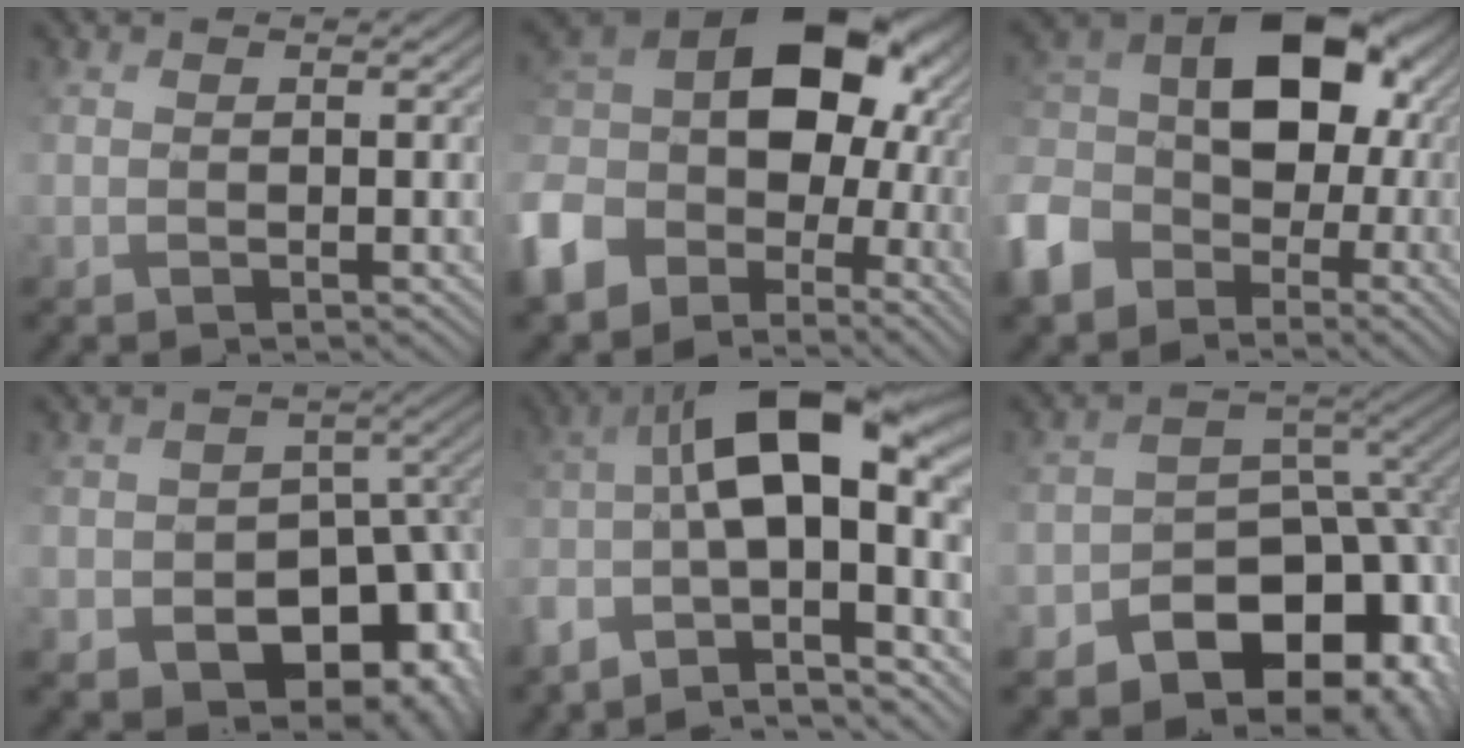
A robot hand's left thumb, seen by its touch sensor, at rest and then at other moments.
{"total": 17.1, "force": [-3.5, 12.8, 10.9], "torque": [-0.265, -0.016, -0.083]}
{"total": 14.8, "force": [-4.4, 10.5, 9.6], "torque": [-0.224, -0.010, -0.099]}
{"total": 15.8, "force": [-7.8, 11.8, 7.1], "torque": [-0.108, -0.039, -0.109]}
{"total": 16.3, "force": [-4.2, 6.1, 14.6], "torque": [-0.265, 0.003, -0.080]}
{"total": 15.0, "force": [-8.1, 10.1, 7.8], "torque": [-0.130, -0.034, -0.106]}